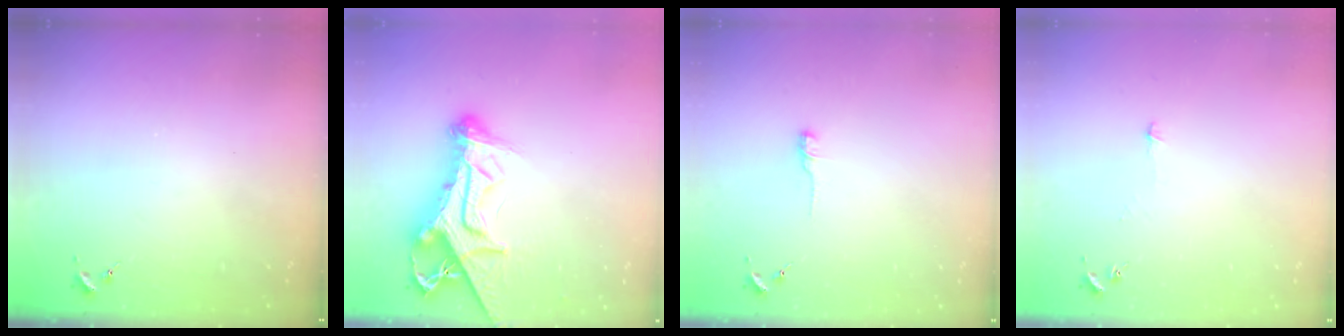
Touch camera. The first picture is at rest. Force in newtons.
{"total": 15.9, "press": 15.8, "slide": 1.8}
{"total": 6.1, "press": 6.1, "slide": 0.6}
{"total": 2.9, "press": 2.9, "slide": 0.3}